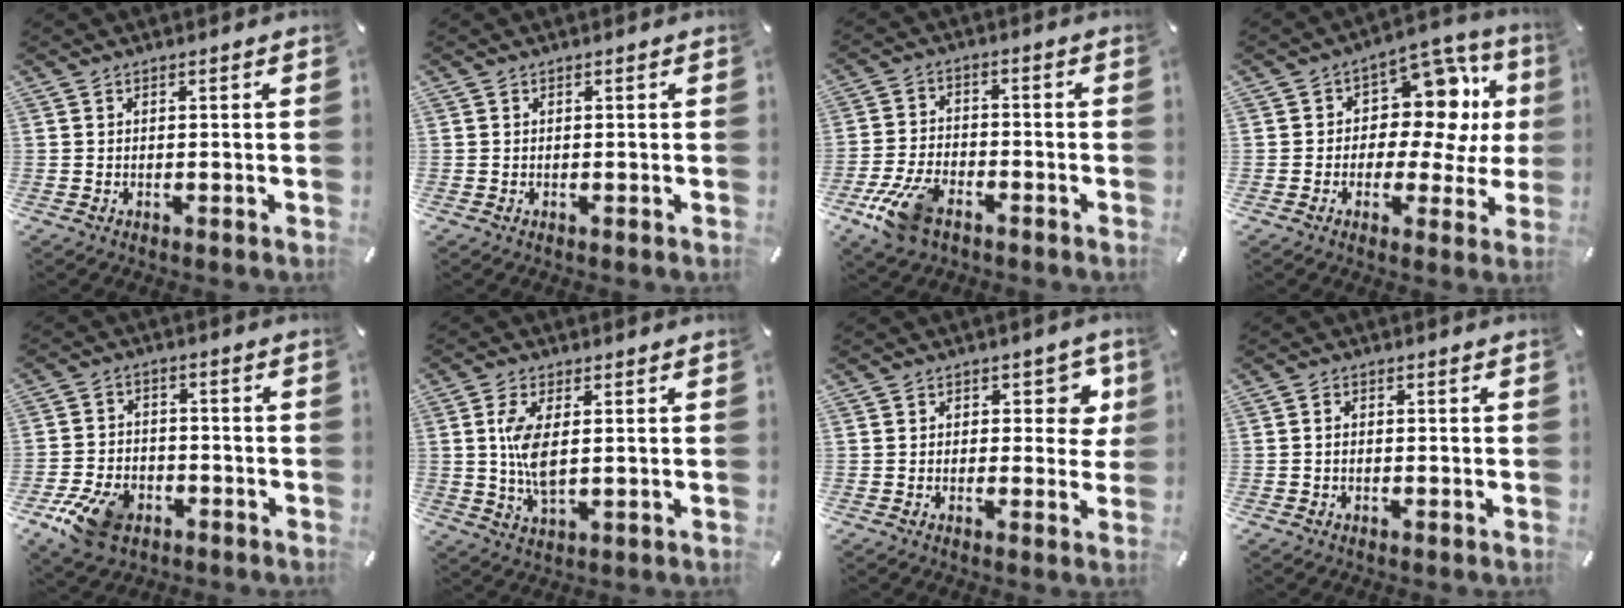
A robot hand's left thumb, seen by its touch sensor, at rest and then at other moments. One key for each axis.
{"total": 0.0}
{"total": 9.7, "fx": -5.9, "fy": 5.1, "fz": 5.8, "tx": -0.125, "ty": 0.023, "tz": -0.109}
{"total": 14.1, "fx": 3.7, "fy": 9.3, "fz": 9.9, "tx": -0.141, "ty": -0.032, "tz": 0.064}
{"total": 9.5, "fx": -5.1, "fy": 6.2, "fz": 5.0, "tx": -0.108, "ty": 0.024, "tz": -0.092}
{"total": 7.7, "fx": 1.0, "fy": 3.4, "fz": 6.8, "tx": -0.150, "ty": -0.007, "tz": 0.011}
{"total": 6.2, "fx": 2.2, "fy": 4.1, "fz": 4.1, "tx": -0.032, "ty": -0.006, "tz": 0.029}
{"total": 1.1, "fx": -0.2, "fy": 0.7, "fz": 0.8, "tx": -0.017, "ty": 0.003, "tz": -0.005}